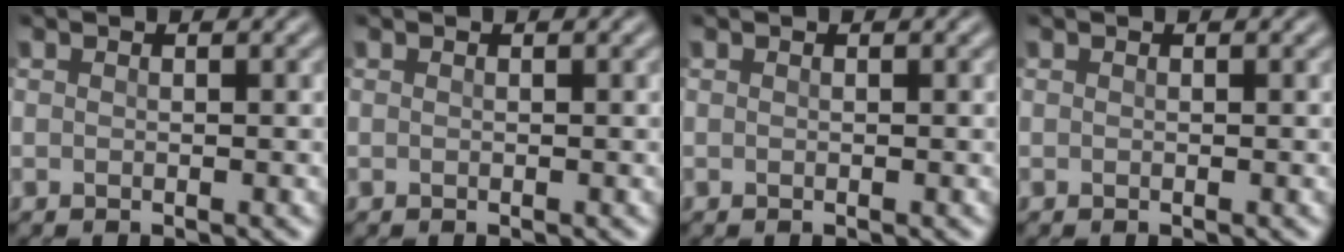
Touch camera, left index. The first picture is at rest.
{"total": 0.0}
{"total": 0.0}
{"total": 0.0}